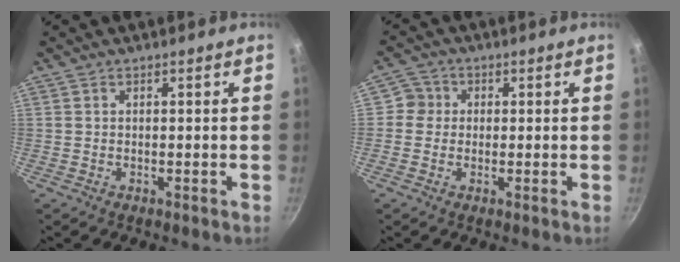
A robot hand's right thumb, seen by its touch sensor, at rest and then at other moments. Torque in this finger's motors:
{"motor_torque": [0.21, -0.01, -0.31, 0.22, -0.03]}